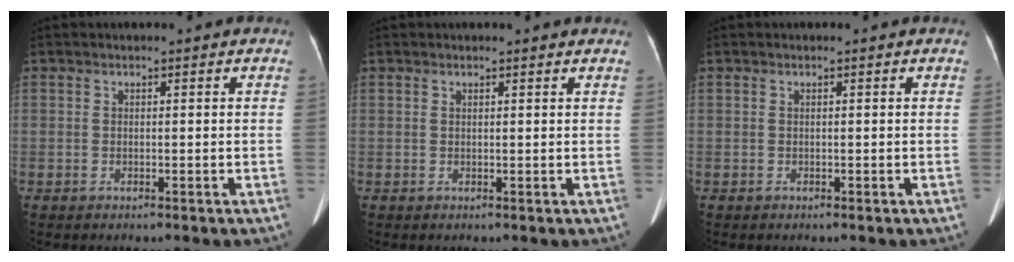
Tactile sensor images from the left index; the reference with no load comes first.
{"total": 1.6, "force": [1.6, 0.1, 0.4], "torque": [-0.008, -0.001, 0.013]}
{"total": 0.0}